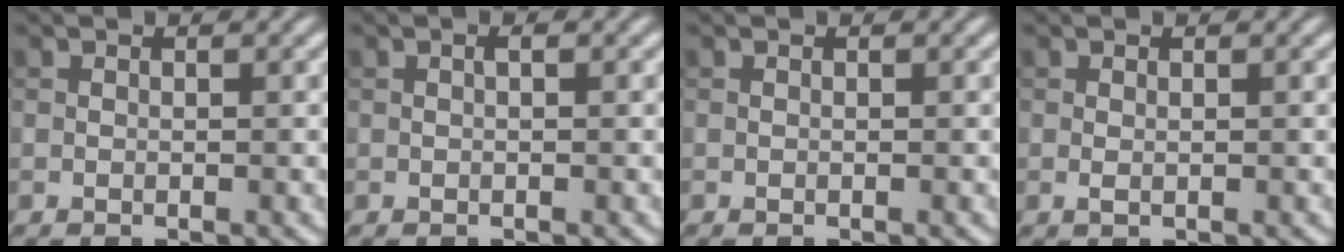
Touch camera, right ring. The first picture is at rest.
{"total": 0.5, "force": [0.1, 0.1, 0.5], "torque": [-0.011, 0.004, 0.003]}
{"total": 0.0}
{"total": 0.5, "force": [0.1, 0.2, 0.5], "torque": [-0.011, -0.001, 0.001]}